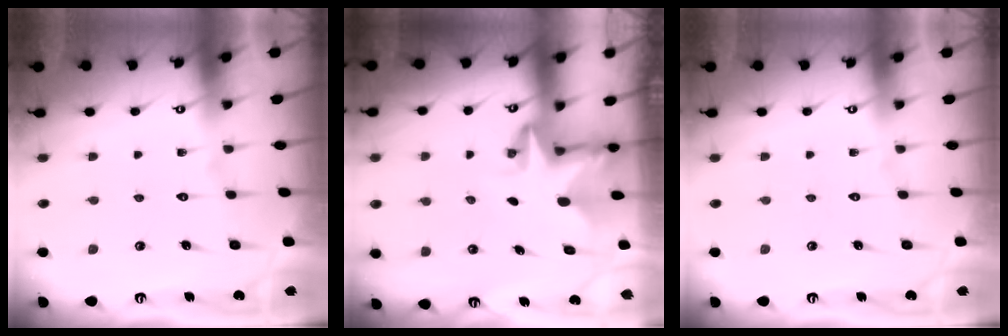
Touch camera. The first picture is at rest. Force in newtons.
{"total": 2.8, "press": 2.8, "slide": 0.1}
{"total": 0.0}